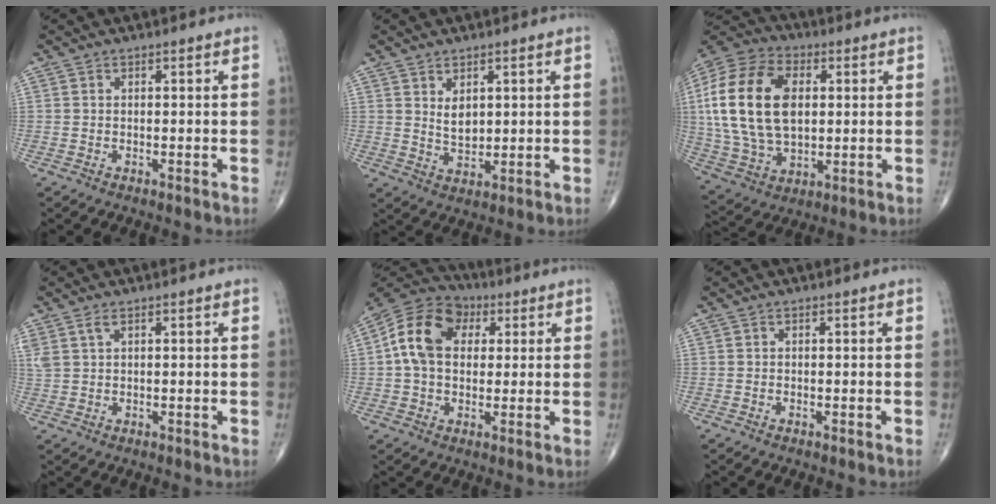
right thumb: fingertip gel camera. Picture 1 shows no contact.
{"total": 3.9, "force": [1.4, 2.3, 2.9], "torque": [-0.039, -0.019, 0.032]}
{"total": 22.4, "force": [2.8, 13.8, 17.4], "torque": [-0.346, -0.001, 0.050]}
{"total": 2.9, "force": [1.6, 1.3, 2.1], "torque": [-0.061, 0.011, 0.041]}
{"total": 13.0, "force": [2.5, 9.3, 8.8], "torque": [-0.150, 0.021, 0.032]}
{"total": 0.0}